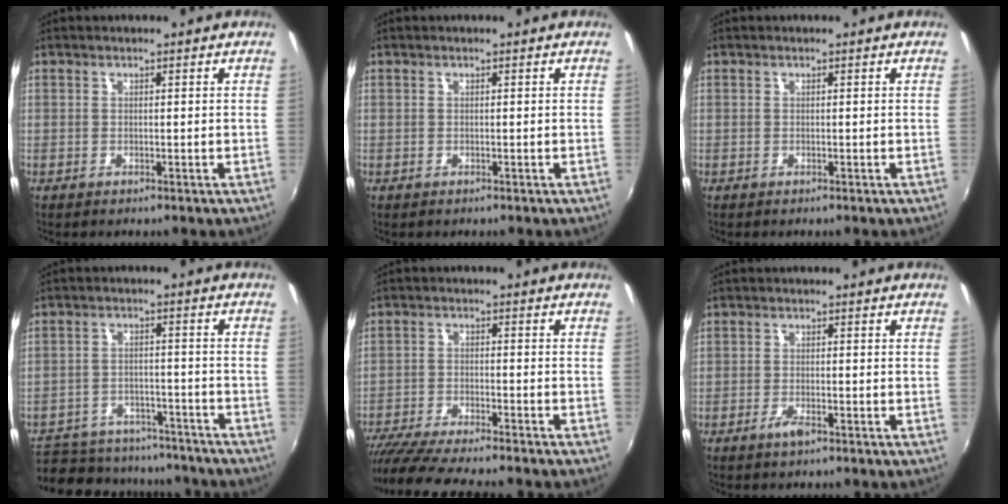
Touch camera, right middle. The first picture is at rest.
{"total": 0.0}
{"total": 0.0}
{"total": 21.9, "force": [-17.7, 9.6, 8.7], "torque": [-0.203, 0.006, -0.229]}
{"total": 13.4, "force": [-11.8, 0.5, 6.4], "torque": [-0.138, -0.032, -0.192]}
{"total": 2.4, "force": [-1.6, 0.6, 1.6], "torque": [-0.039, -0.004, -0.033]}